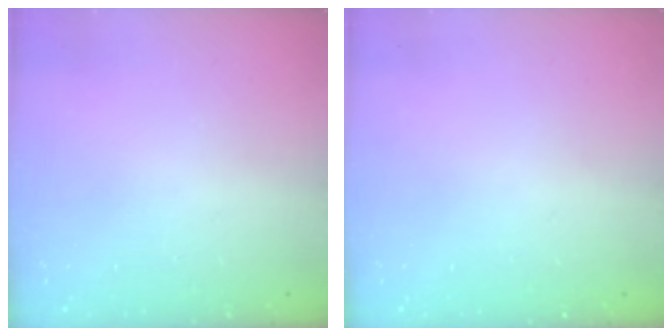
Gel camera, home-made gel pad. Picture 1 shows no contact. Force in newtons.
{"total": 0.0}